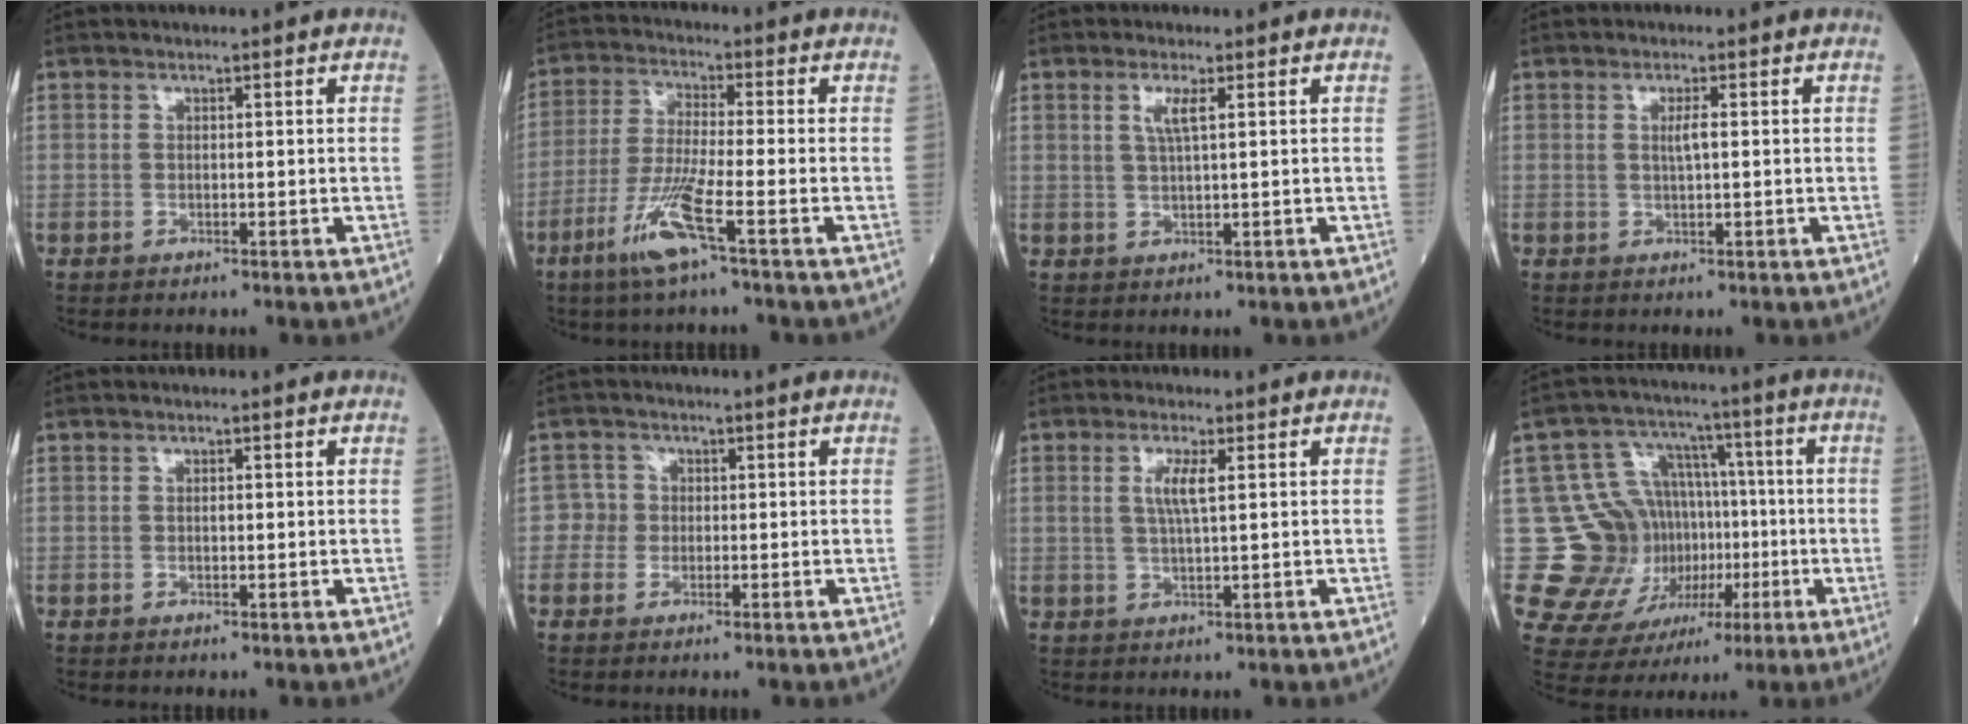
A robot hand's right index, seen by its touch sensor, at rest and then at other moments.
{"total": 8.6, "force": [-4.4, -0.8, 7.3], "torque": [-0.155, -0.017, -0.090]}
{"total": 2.6, "force": [1.0, 0.0, 2.4], "torque": [-0.054, 0.000, 0.019]}
{"total": 1.8, "force": [0.3, 0.1, 1.8], "torque": [-0.036, 0.000, 0.004]}
{"total": 0.6, "force": [0.0, 0.2, 0.6], "torque": [-0.012, 0.000, 0.000]}
{"total": 1.9, "force": [-0.3, 1.9, 0.1], "torque": [0.010, 0.009, -0.011]}
{"total": 3.7, "force": [1.0, 0.3, 3.5], "torque": [-0.074, -0.001, 0.019]}
{"total": 17.4, "force": [-1.2, 15.4, 8.1], "torque": [-0.157, 0.058, 0.011]}